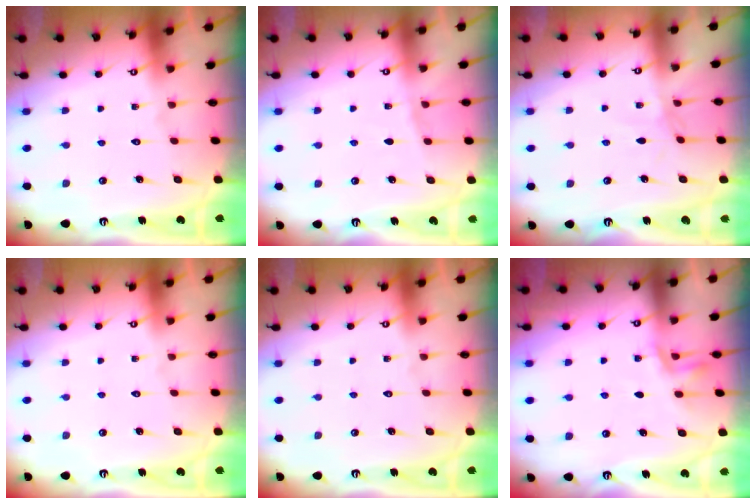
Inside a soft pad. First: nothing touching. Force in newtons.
{"total": 3.9, "press": 3.8, "slide": 0.6}
{"total": 1.4, "press": 1.3, "slide": 0.4}
{"total": 0.0}
{"total": 0.0}
{"total": 4.5, "press": 4.1, "slide": 2.0}